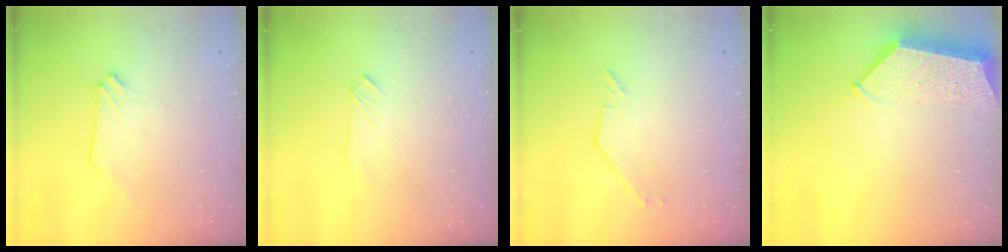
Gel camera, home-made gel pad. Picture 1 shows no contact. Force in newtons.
{"total": 2.6, "press": 2.6, "slide": 0.6}
{"total": 2.2, "press": 2.2, "slide": 0.4}
{"total": 5.6, "press": 5.6, "slide": 0.6}